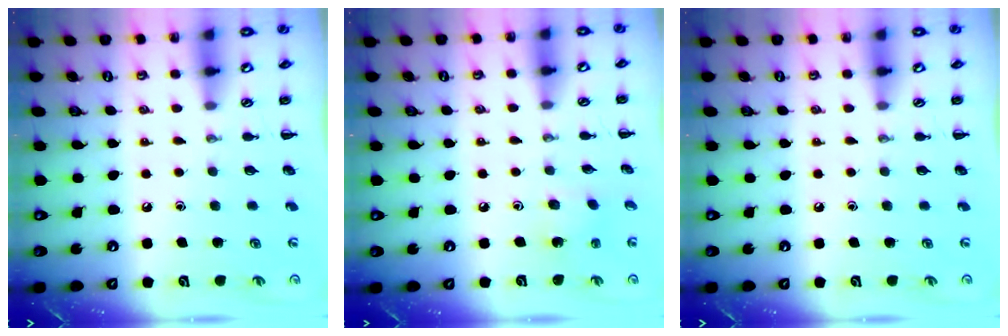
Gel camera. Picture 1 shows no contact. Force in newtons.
{"total": 1.8, "press": 1.6, "slide": 0.7}
{"total": 0.0}